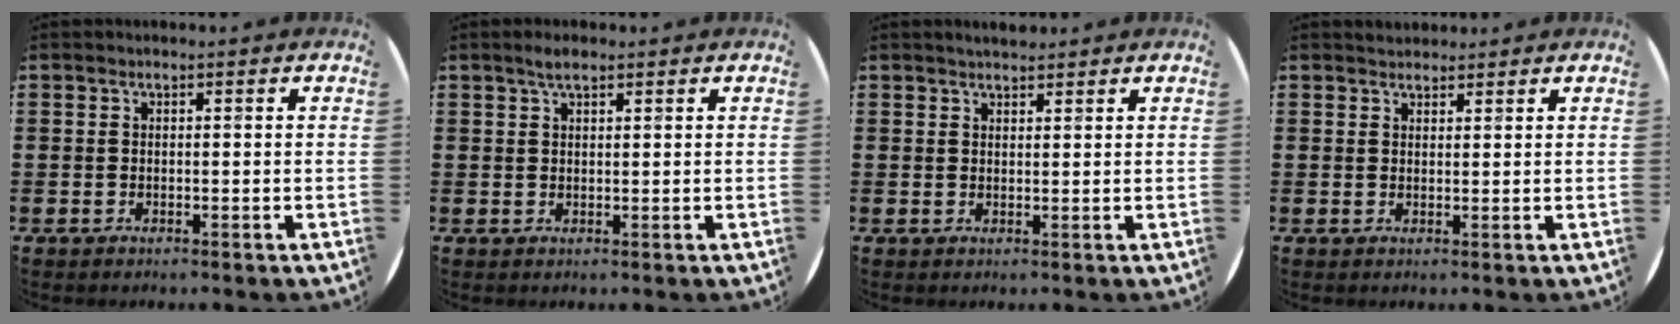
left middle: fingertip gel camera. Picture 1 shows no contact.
{"total": 2.1, "force": [1.5, 0.6, 1.3], "torque": [-0.027, 0.006, 0.025]}
{"total": 1.6, "force": [1.6, 0.3, 0.2], "torque": [-0.005, 0.005, 0.030]}
{"total": 1.5, "force": [1.5, 0.4, -0.1], "torque": [0.009, 0.002, 0.027]}